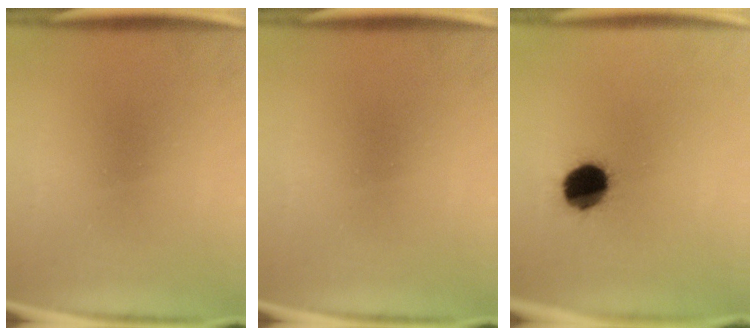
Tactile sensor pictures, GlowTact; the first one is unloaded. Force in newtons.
{"total": 0.0}
{"total": 11.6}